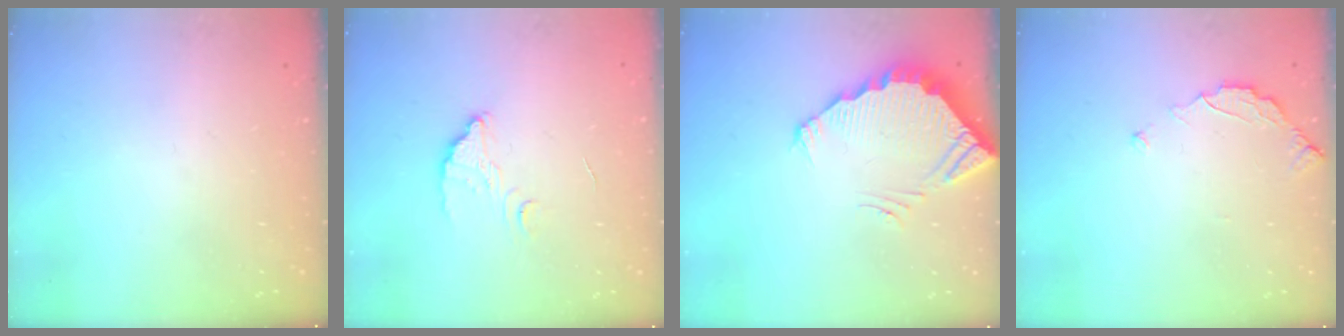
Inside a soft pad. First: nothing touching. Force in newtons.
{"total": 3.8, "press": 3.8, "slide": 0.2}
{"total": 3.7, "press": 3.7, "slide": 0.2}
{"total": 3.0, "press": 3.0, "slide": 0.3}